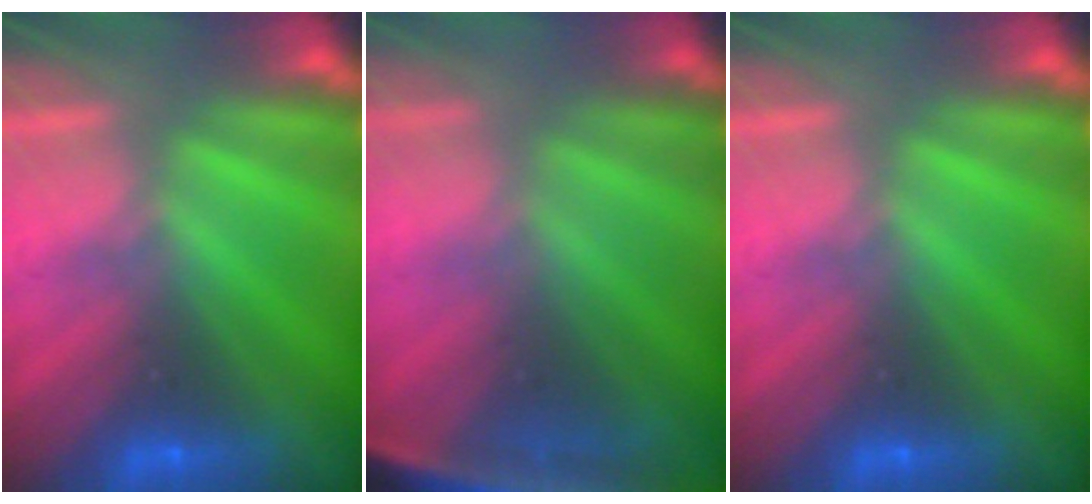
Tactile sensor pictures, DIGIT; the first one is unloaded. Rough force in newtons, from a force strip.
{"total": 6.7}
{"total": 0.0}